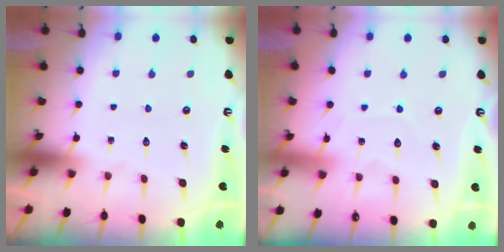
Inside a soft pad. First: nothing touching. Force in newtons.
{"total": 4.5, "press": 4.5, "slide": 0.6}